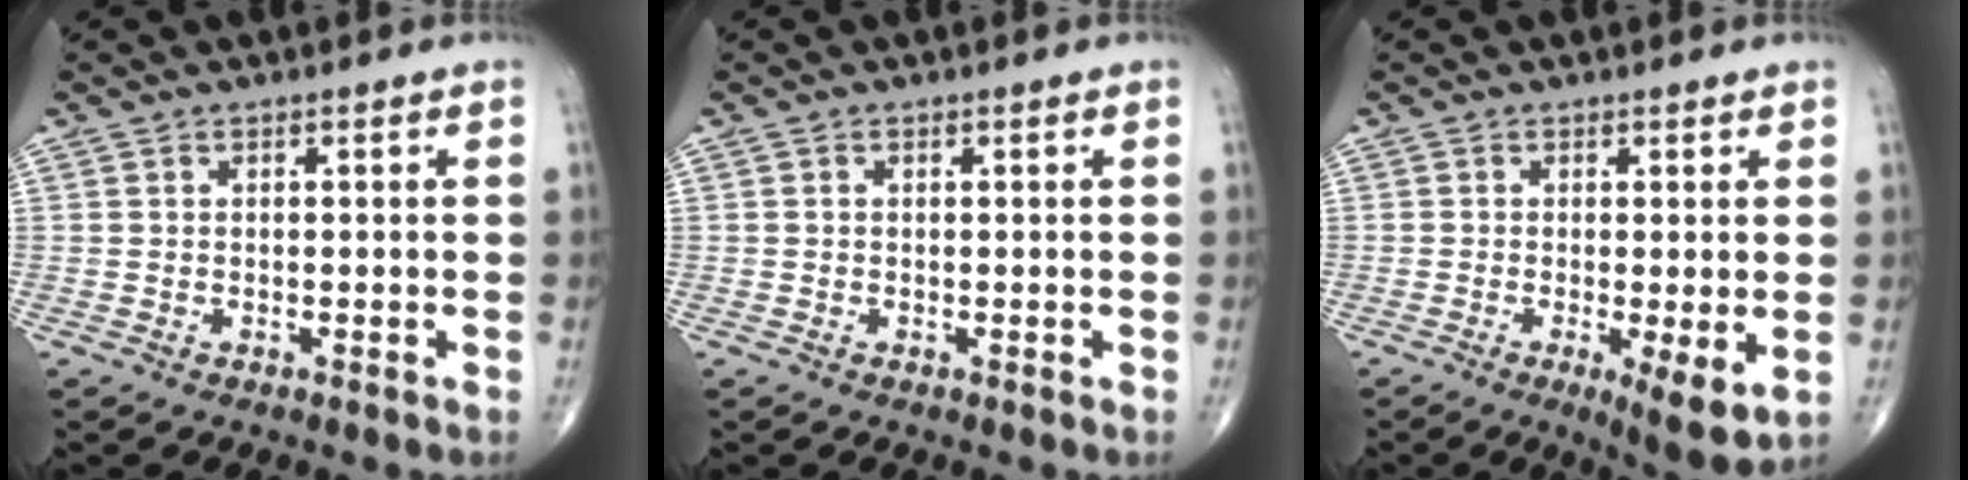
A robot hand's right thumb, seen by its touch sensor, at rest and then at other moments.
{"total": 0.0}
{"total": 6.3, "force": [-1.2, 1.5, 6.0], "torque": [-0.097, -0.021, -0.021]}